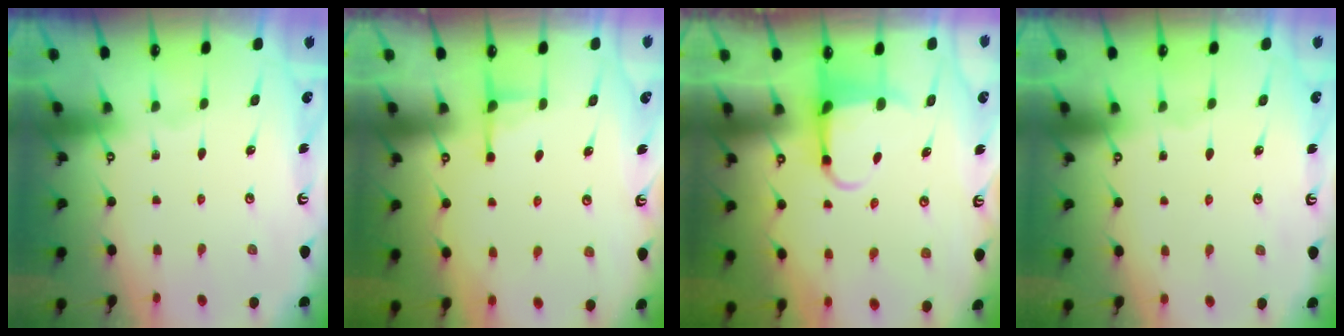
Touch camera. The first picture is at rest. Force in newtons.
{"total": 2.9, "press": 2.8, "slide": 0.5}
{"total": 3.9, "press": 3.8, "slide": 1.1}
{"total": 1.2, "press": 1.2, "slide": 0.1}